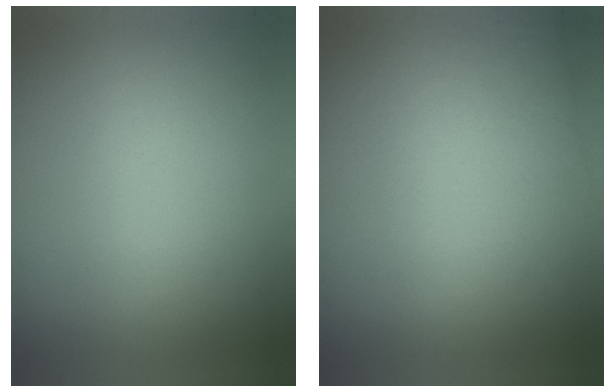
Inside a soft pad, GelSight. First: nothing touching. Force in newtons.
{"total": 3.2}